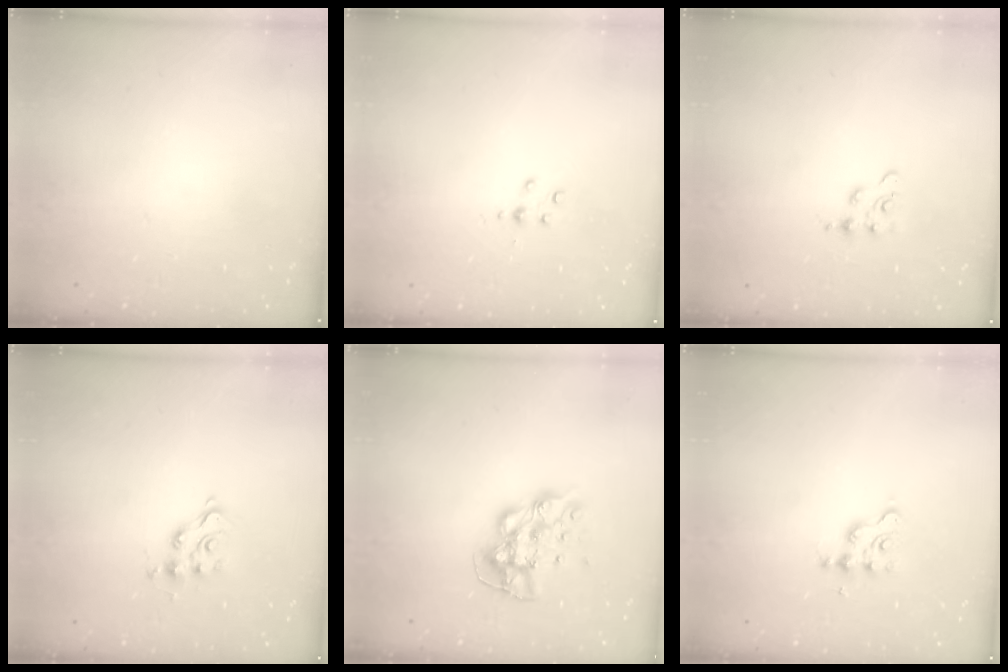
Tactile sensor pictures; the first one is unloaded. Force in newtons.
{"total": 2.7, "press": 2.7, "slide": 0.4}
{"total": 2.9, "press": 2.9, "slide": 0.4}
{"total": 7.2, "press": 7.1, "slide": 0.4}
{"total": 11.2, "press": 11.1, "slide": 0.9}
{"total": 2.7, "press": 2.6, "slide": 0.4}